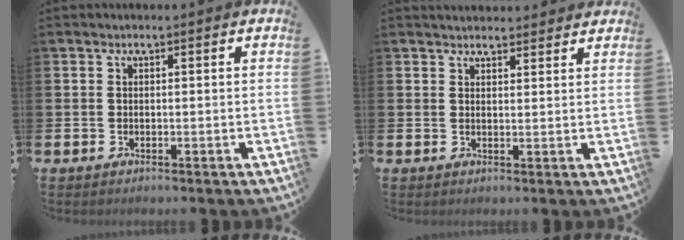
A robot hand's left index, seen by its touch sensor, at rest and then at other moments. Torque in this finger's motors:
{"motor_torque": [0.82, -1.32, -0.09, 0.00]}